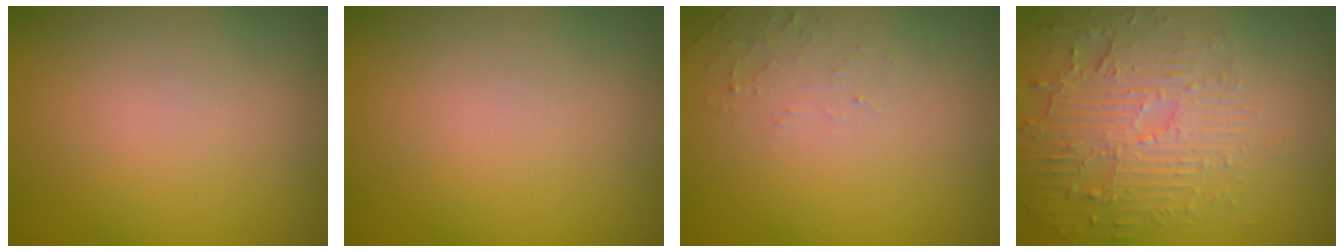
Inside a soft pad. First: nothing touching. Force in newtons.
{"total": 0.0}
{"total": 1.2, "press": 1.2, "slide": 0.3}
{"total": 4.1, "press": 3.7, "slide": 1.9}